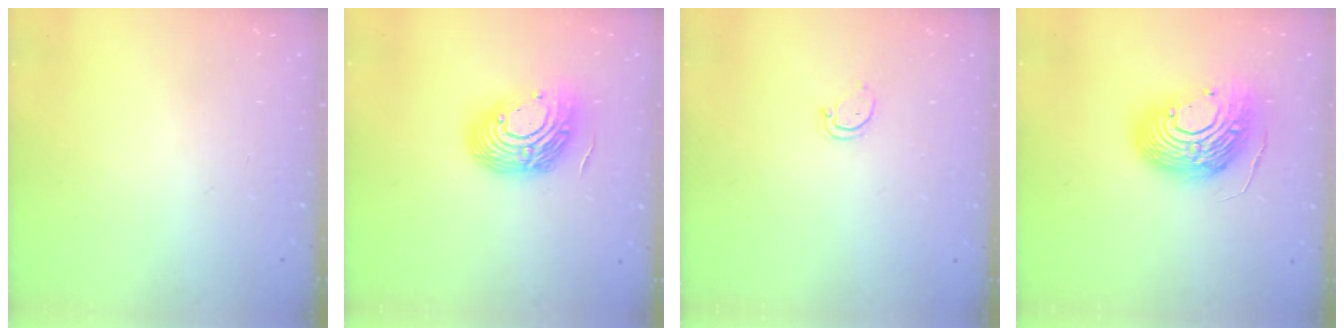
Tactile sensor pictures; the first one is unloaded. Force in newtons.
{"total": 16.1, "press": 16.0, "slide": 1.8}
{"total": 3.5, "press": 3.5, "slide": 0.4}
{"total": 17.0, "press": 16.9, "slide": 1.5}